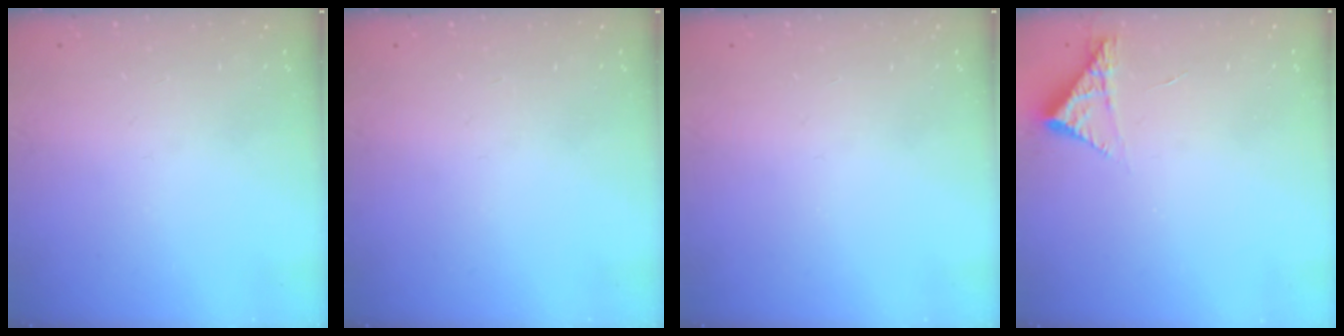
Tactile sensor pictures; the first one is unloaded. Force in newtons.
{"total": 0.0}
{"total": 0.0}
{"total": 4.3, "press": 4.3, "slide": 0.3}